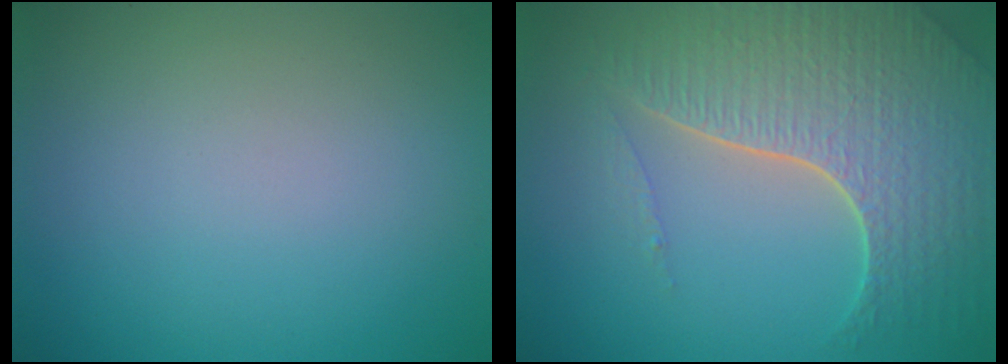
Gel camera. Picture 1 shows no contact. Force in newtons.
{"total": 7.3, "press": 5.3, "slide": 4.9}